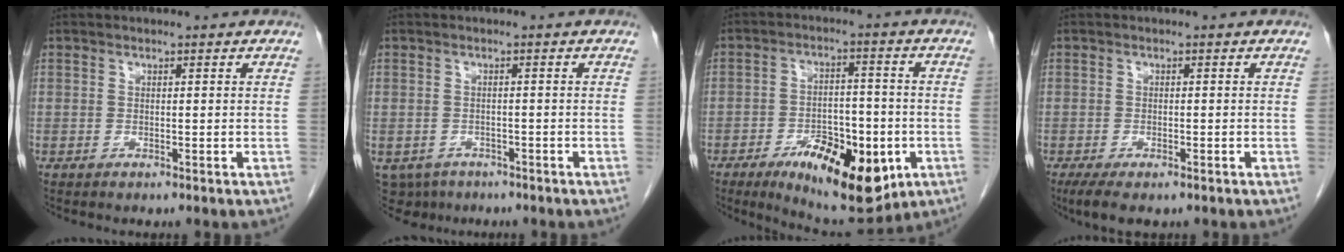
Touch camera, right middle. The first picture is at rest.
{"total": 5.9, "force": [-4.0, 4.1, 1.2], "torque": [-0.023, 0.000, -0.057]}
{"total": 15.5, "force": [-6.7, 6.2, 12.5], "torque": [-0.185, -0.007, -0.091]}
{"total": 5.3, "force": [-3.8, 1.9, 3.2], "torque": [-0.052, -0.010, -0.057]}